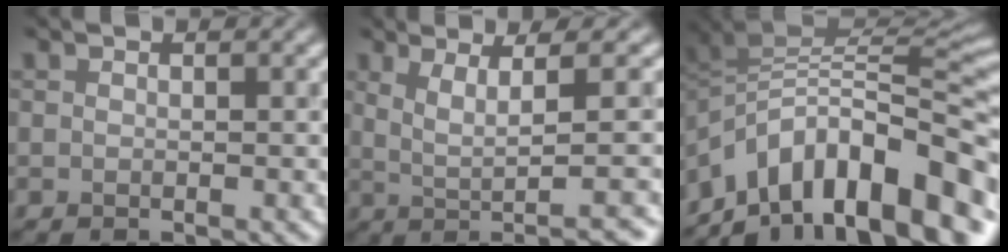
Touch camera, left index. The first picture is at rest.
{"total": 5.0, "force": [0.4, 0.7, 4.9], "torque": [-0.080, 0.006, 0.028]}
{"total": 13.7, "force": [-7.4, 6.6, 9.4], "torque": [-0.162, 0.026, -0.121]}